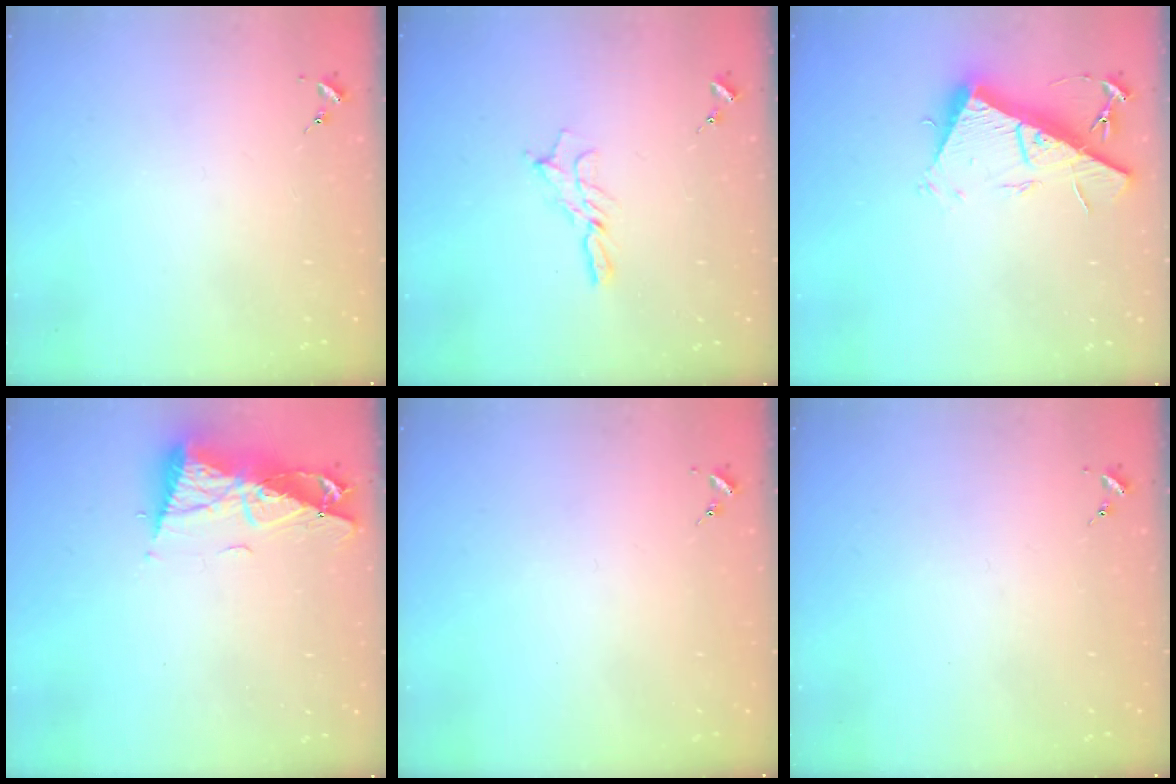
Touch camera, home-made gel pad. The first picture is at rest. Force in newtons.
{"total": 7.2, "press": 7.2, "slide": 0.4}
{"total": 16.0, "press": 16.0, "slide": 0.3}
{"total": 10.7, "press": 10.6, "slide": 1.4}
{"total": 0.0}
{"total": 0.0}